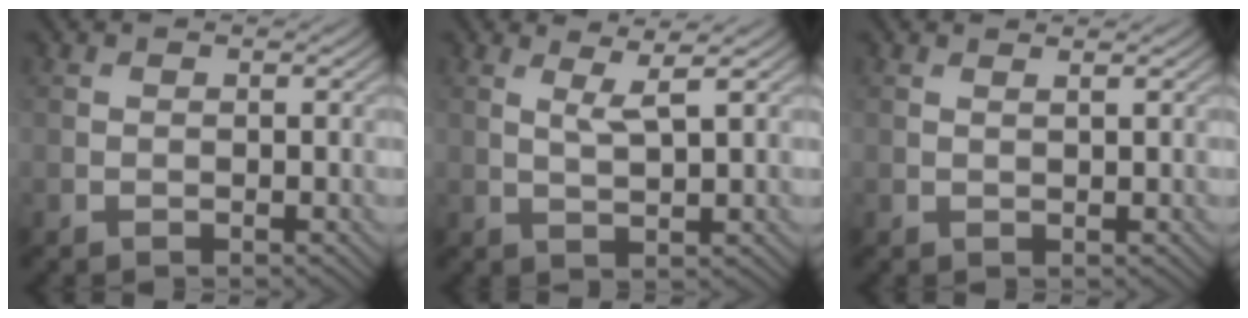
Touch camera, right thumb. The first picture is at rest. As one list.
[{"total": 3.0, "force": [1.6, 0.3, 2.5], "torque": [-0.054, 0.000, 0.035]}, {"total": 0.9, "force": [0.7, 0.0, 0.5], "torque": [-0.008, -0.002, 0.009]}]